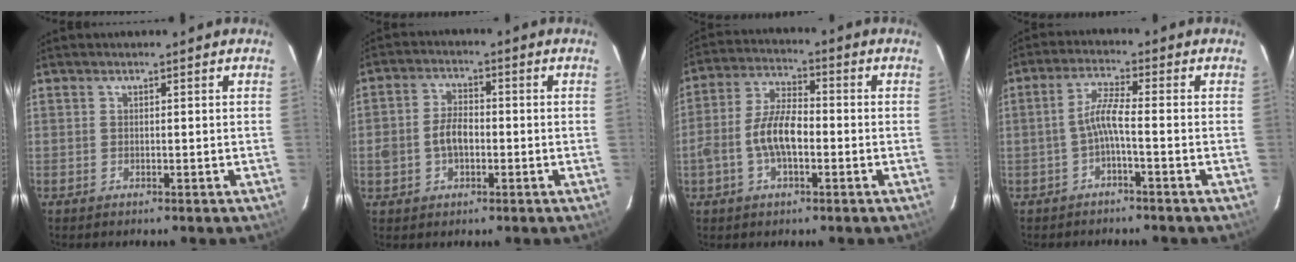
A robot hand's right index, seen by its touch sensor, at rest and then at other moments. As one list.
[{"total": 5.8, "force": [-1.2, 3.9, 4.2], "torque": [-0.084, 0.011, -0.015]}, {"total": 8.8, "force": [-2.3, 3.9, 7.5], "torque": [-0.153, 0.011, -0.043]}, {"total": 3.9, "force": [-1.6, -0.1, 3.6], "torque": [-0.082, 0.010, -0.031]}]